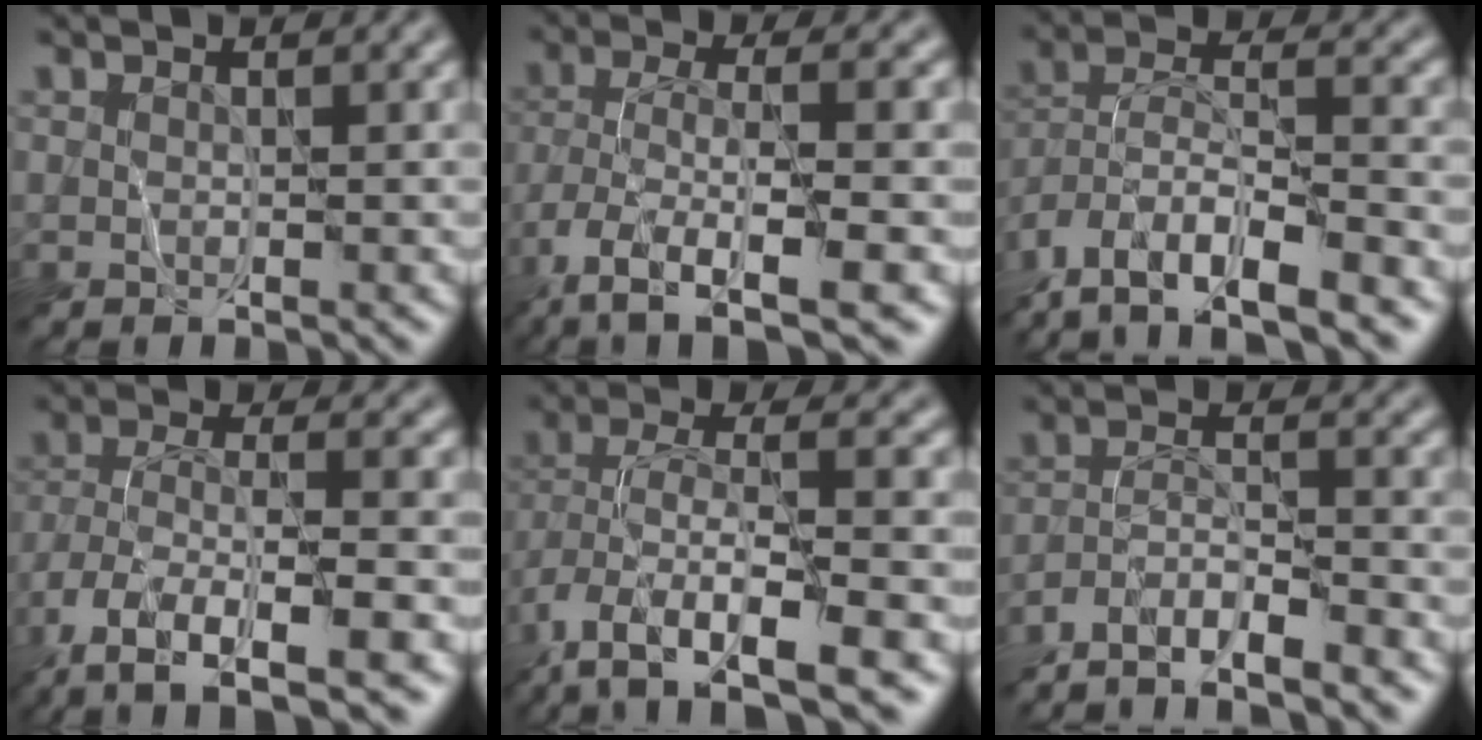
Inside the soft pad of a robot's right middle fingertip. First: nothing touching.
{"total": 9.1, "force": [-4.9, 2.6, 7.2], "torque": [-0.134, 0.001, -0.087]}
{"total": 13.4, "force": [-10.0, 4.5, 7.7], "torque": [-0.143, -0.002, -0.159]}
{"total": 11.1, "force": [-6.6, 3.5, 8.2], "torque": [-0.158, 0.000, -0.115]}
{"total": 11.2, "force": [-5.2, 4.1, 9.0], "torque": [-0.177, 0.001, -0.092]}
{"total": 6.0, "force": [-5.1, 1.0, 3.0], "torque": [-0.044, 0.006, -0.093]}